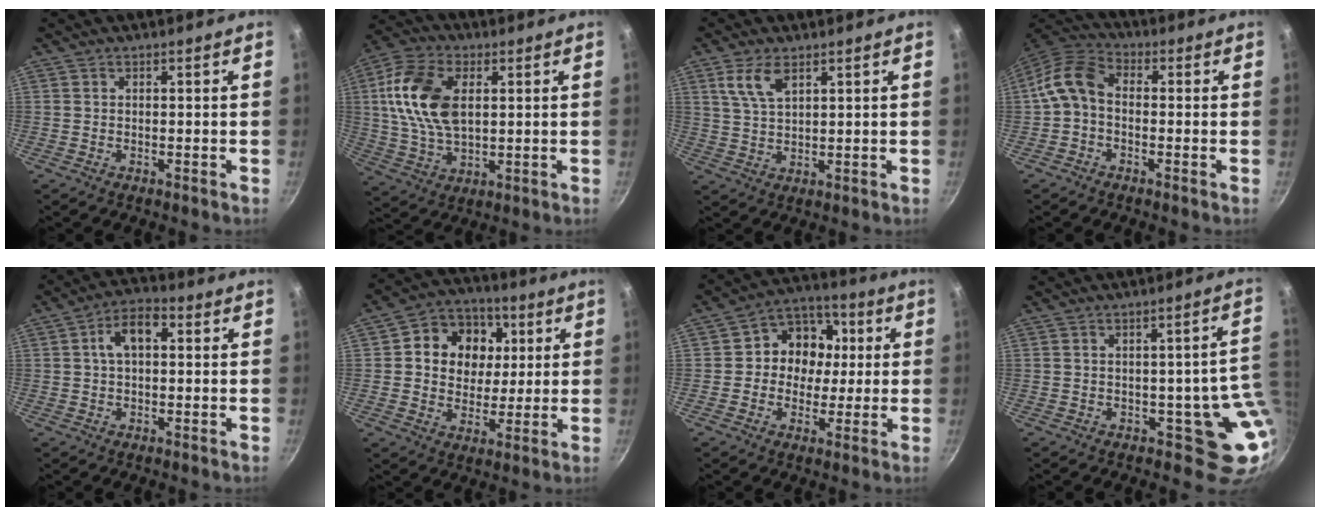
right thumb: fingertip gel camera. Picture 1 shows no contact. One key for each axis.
{"total": 15.2, "fx": 2.9, "fy": 9.3, "fz": 11.7, "tx": -0.211, "ty": -0.001, "tz": 0.051}
{"total": 6.2, "fx": 3.2, "fy": 2.8, "fz": 4.5, "tx": -0.086, "ty": -0.011, "tz": 0.067}
{"total": 7.8, "fx": -1.0, "fy": 5.5, "fz": 5.4, "tx": -0.106, "ty": 0.033, "tz": -0.036}
{"total": 7.1, "fx": 1.2, "fy": 4.3, "fz": 5.6, "tx": -0.081, "ty": 0.022, "tz": 0.010}
{"total": 13.9, "fx": 3.0, "fy": 11.7, "fz": 6.9, "tx": -0.079, "ty": 0.001, "tz": 0.039}
{"total": 11.2, "fx": 0.8, "fy": 9.8, "fz": 5.3, "tx": -0.034, "ty": 0.019, "tz": -0.008}
{"total": 7.9, "fx": -0.5, "fy": 5.0, "fz": 6.1, "tx": -0.019, "ty": 0.009, "tz": 0.000}